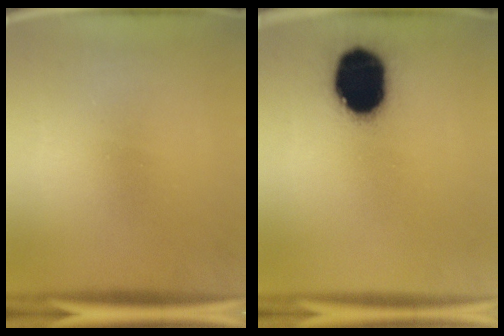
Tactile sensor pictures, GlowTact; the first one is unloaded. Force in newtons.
{"total": 19.2}